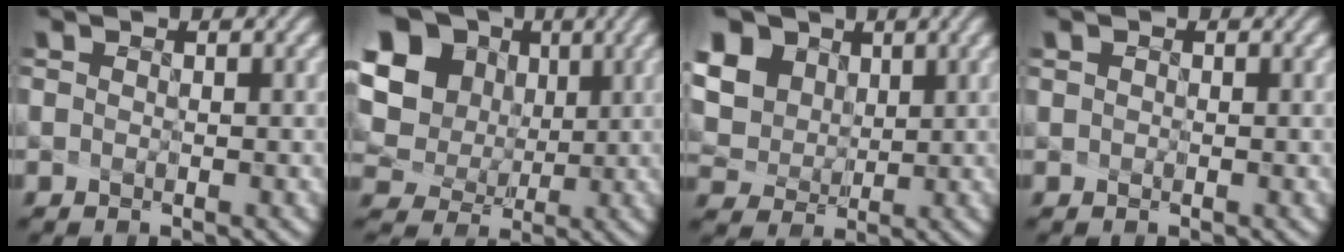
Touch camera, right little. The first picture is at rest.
{"total": 14.2, "force": [4.4, 12.2, 5.8], "torque": [-0.163, 0.008, 0.106]}
{"total": 12.5, "force": [5.6, 9.6, 5.6], "torque": [-0.163, 0.011, 0.133]}
{"total": 0.9, "force": [0.5, 0.7, 0.3], "torque": [0.002, 0.005, 0.008]}